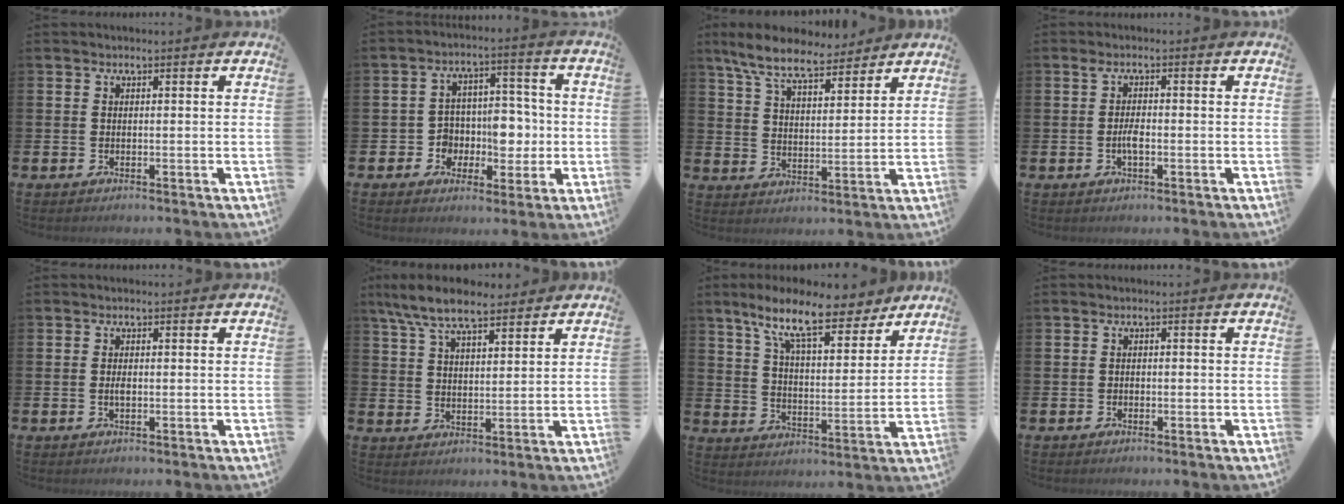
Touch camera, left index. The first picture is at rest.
{"total": 6.4, "force": [-0.9, 5.6, 2.8], "torque": [-0.057, 0.007, -0.019]}
{"total": 8.7, "force": [7.7, 2.1, 3.3], "torque": [-0.098, -0.027, 0.141]}
{"total": 2.5, "force": [-0.3, 0.8, 2.3], "torque": [-0.043, 0.002, -0.007]}
{"total": 1.3, "force": [-0.3, 0.5, 1.1], "torque": [-0.020, 0.001, -0.006]}
{"total": 8.1, "force": [7.1, 2.0, 3.3], "torque": [-0.084, -0.020, 0.130]}
{"total": 12.1, "force": [9.6, 3.1, 6.8], "torque": [-0.142, -0.042, 0.165]}
{"total": 0.7, "force": [-0.4, 0.5, 0.2], "torque": [-0.011, 0.005, -0.008]}